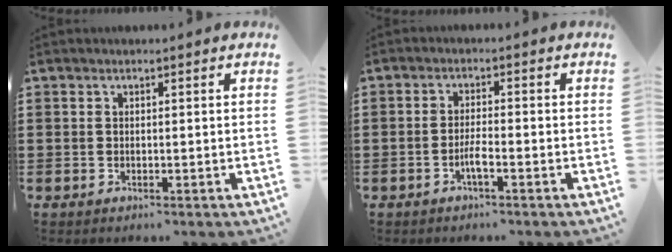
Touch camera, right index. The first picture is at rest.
{"total": 2.7, "force": [-1.4, 0.4, 2.3], "torque": [-0.056, -0.003, -0.029]}